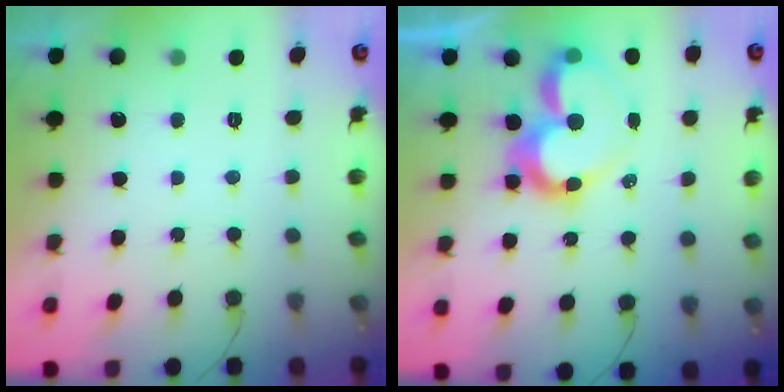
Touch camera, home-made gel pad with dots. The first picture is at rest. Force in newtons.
{"total": 12.4, "press": 12.3, "slide": 1.1}